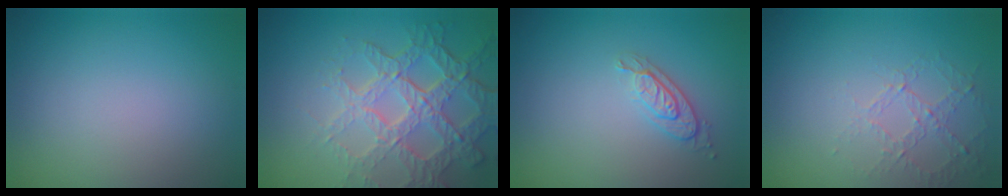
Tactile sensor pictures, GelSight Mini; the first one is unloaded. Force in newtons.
{"total": 7.0, "press": 5.1, "slide": 4.8}
{"total": 2.1, "press": 1.9, "slide": 0.8}
{"total": 1.4, "press": 0.8, "slide": 1.2}